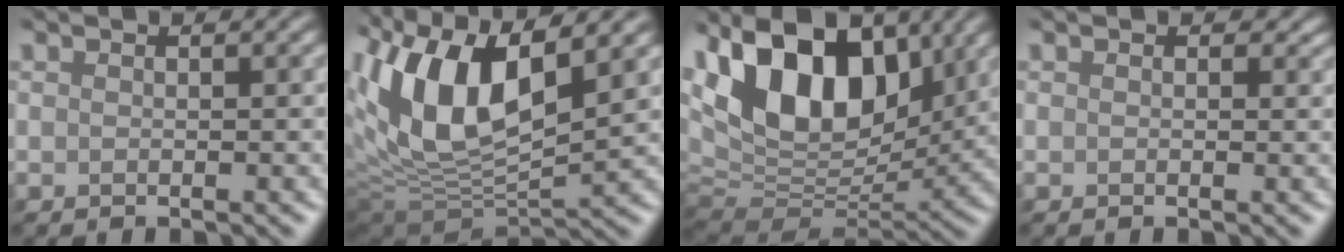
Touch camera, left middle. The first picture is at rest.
{"total": 11.5, "force": [4.9, 4.8, 9.2], "torque": [-0.183, 0.014, 0.089]}
{"total": 13.4, "force": [6.1, 8.1, 8.8], "torque": [-0.156, 0.019, 0.104]}
{"total": 1.1, "force": [0.4, 0.8, 0.5], "torque": [-0.009, 0.002, -0.001]}